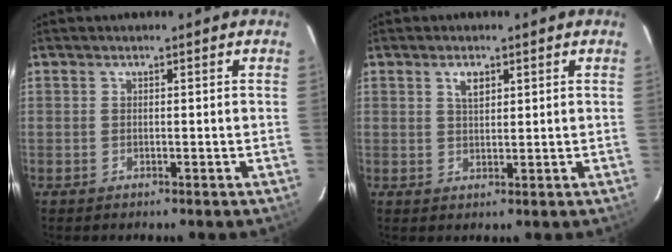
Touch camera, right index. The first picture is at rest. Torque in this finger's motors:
{"motor_torque": [0.59, 0.56, 0.31, 0.04]}